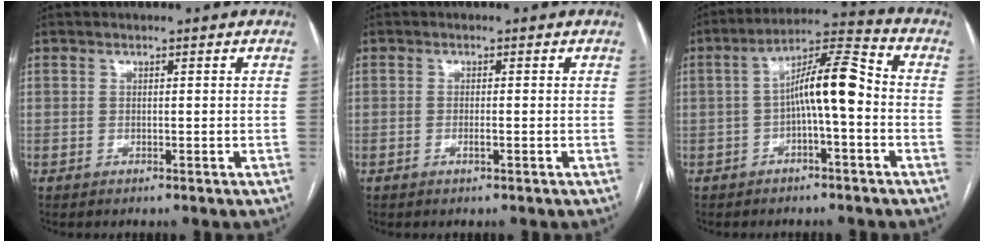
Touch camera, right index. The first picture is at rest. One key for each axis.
{"total": 1.0, "fx": -0.5, "fy": 0.1, "fz": 0.9, "tx": -0.019, "ty": 0.000, "tz": -0.008}
{"total": 9.4, "fx": -1.2, "fy": 1.4, "fz": 9.2, "tx": -0.158, "ty": 0.034, "tz": -0.023}